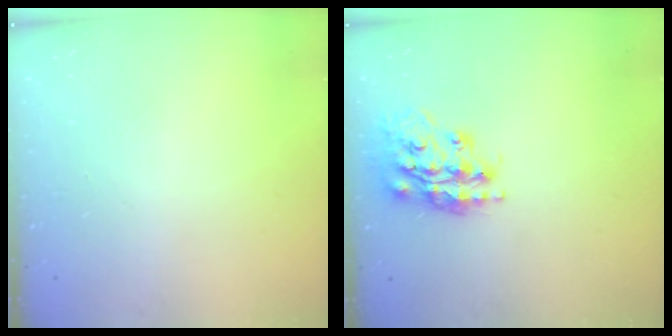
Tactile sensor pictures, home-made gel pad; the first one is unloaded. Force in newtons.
{"total": 18.1, "press": 18.0, "slide": 1.4}